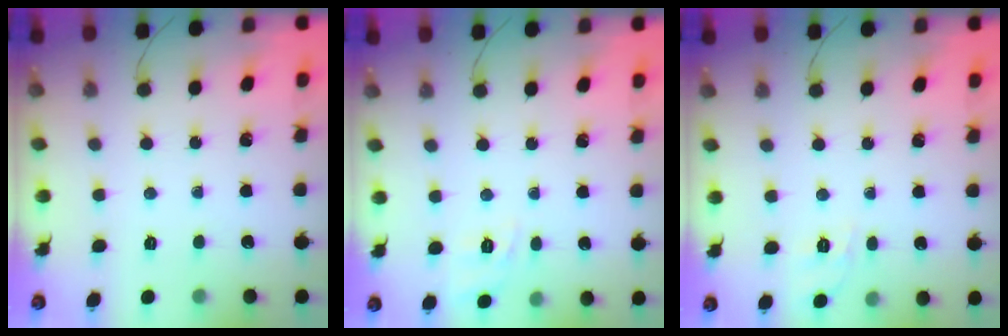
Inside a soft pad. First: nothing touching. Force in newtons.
{"total": 2.1, "press": 0.8, "slide": 1.9}
{"total": 1.7, "press": 0.0, "slide": 1.7}